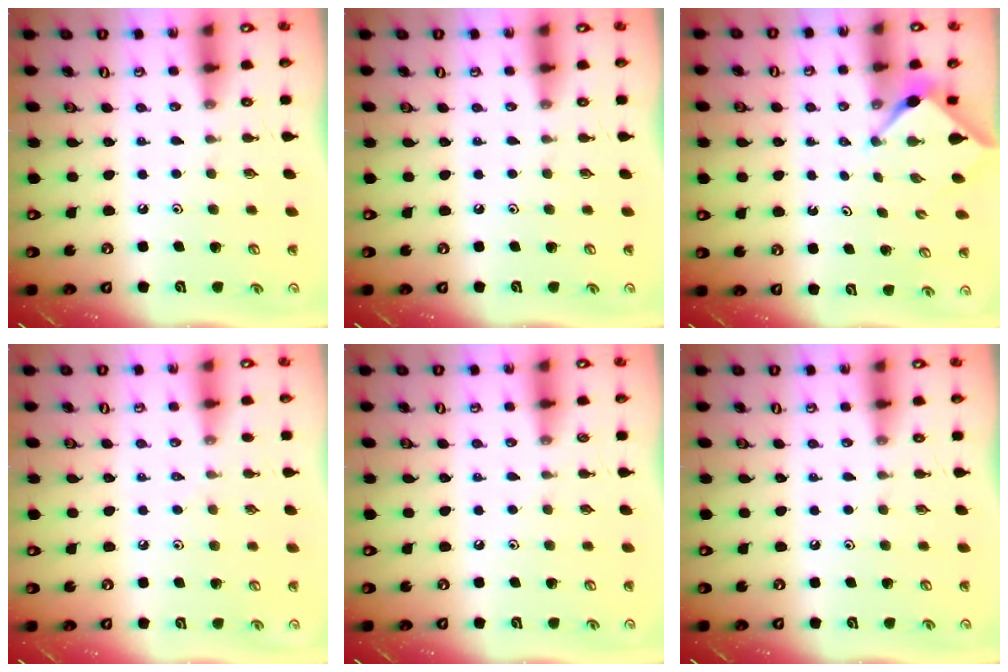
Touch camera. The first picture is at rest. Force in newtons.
{"total": 0.0}
{"total": 2.9, "press": 2.9, "slide": 0.4}
{"total": 4.1, "press": 4.1, "slide": 0.7}
{"total": 2.8, "press": 2.8, "slide": 0.4}
{"total": 0.0}